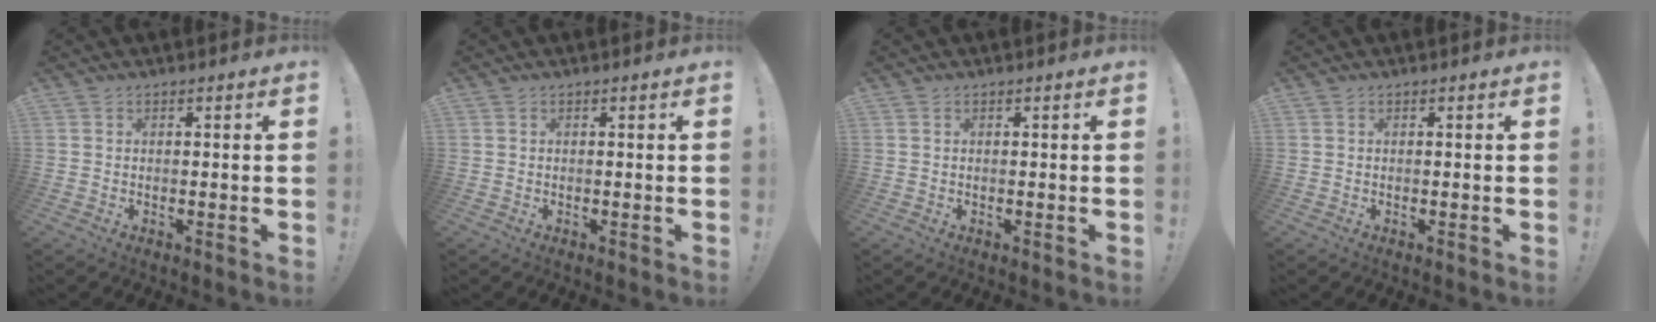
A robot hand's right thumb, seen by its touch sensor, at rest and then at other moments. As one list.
[{"total": 0.0}, {"total": 0.0}, {"total": 0.0}]